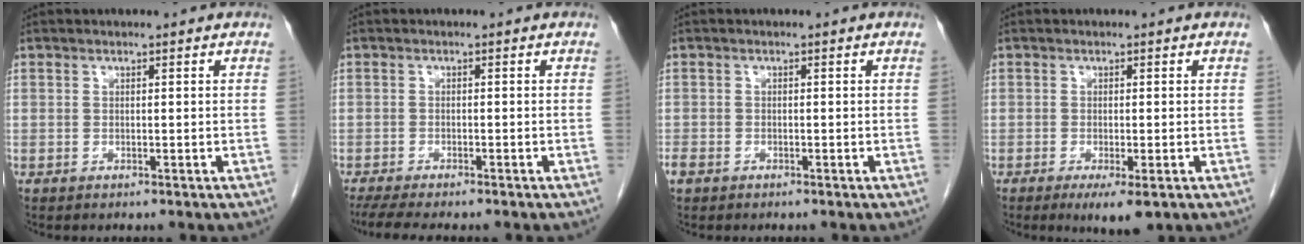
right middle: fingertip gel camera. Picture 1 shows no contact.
{"total": 6.9, "force": [-5.7, 0.9, 3.8], "torque": [-0.053, -0.013, -0.087]}
{"total": 1.5, "force": [-0.9, 1.0, 0.7], "torque": [-0.021, 0.000, -0.015]}
{"total": 4.2, "force": [-2.2, 0.9, 3.5], "torque": [-0.048, -0.010, -0.028]}